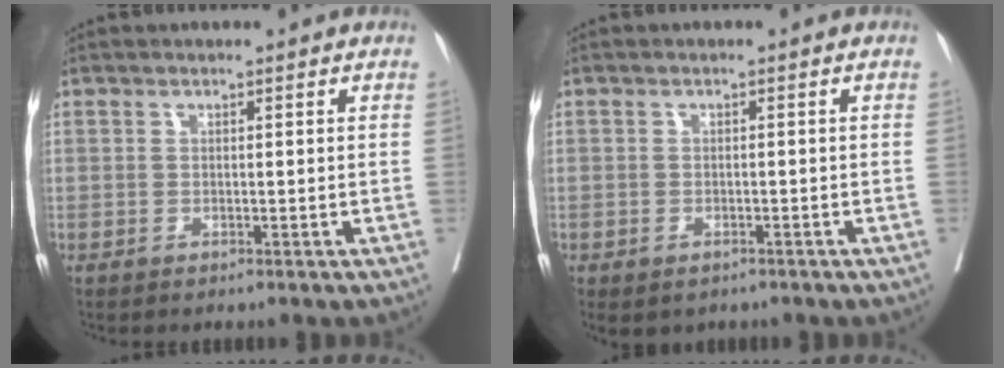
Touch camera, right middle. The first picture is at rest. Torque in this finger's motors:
{"motor_torque": [0.49, -1.65, 0.54, 0.13]}